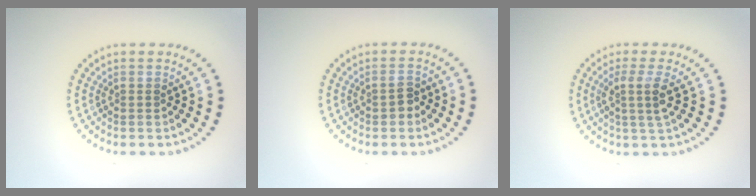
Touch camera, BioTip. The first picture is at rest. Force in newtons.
{"total": 1.3, "press": 1.2, "slide": 0.3}
{"total": 2.6, "press": 2.1, "slide": 1.6}